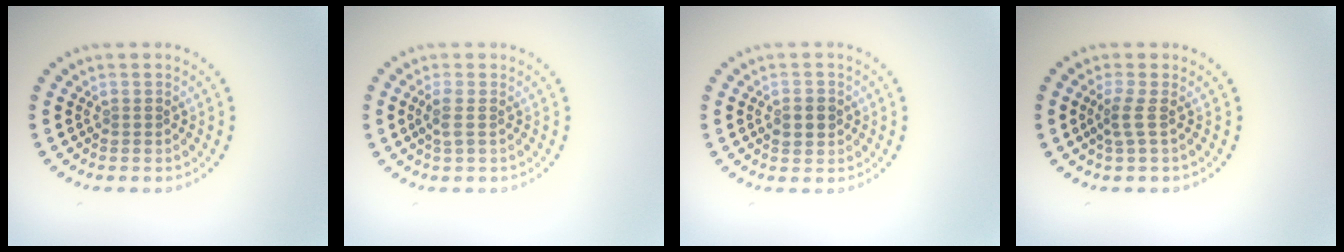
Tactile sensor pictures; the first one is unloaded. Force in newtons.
{"total": 1.3, "press": 1.1, "slide": 0.7}
{"total": 1.9, "press": 1.9, "slide": 0.2}
{"total": 1.8, "press": 1.1, "slide": 1.3}